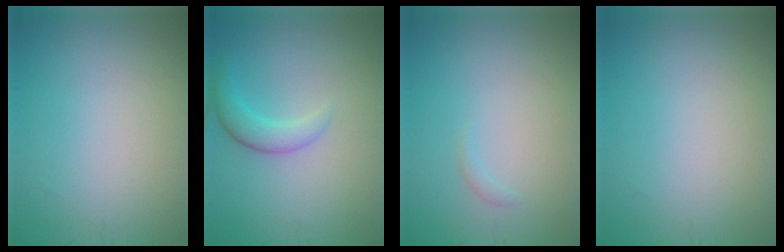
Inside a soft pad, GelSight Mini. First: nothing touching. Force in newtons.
{"total": 2.4, "press": 2.4, "slide": 0.1}
{"total": 0.5, "press": 0.5, "slide": 0.1}
{"total": 0.0}